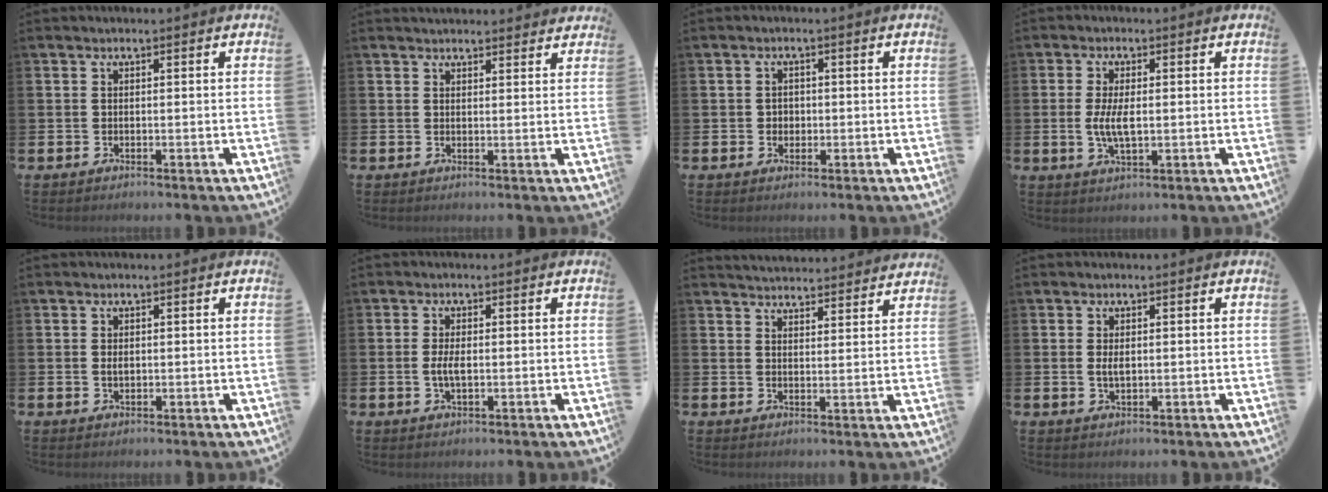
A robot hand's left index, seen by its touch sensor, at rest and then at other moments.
{"total": 2.4, "force": [2.4, 0.5, 0.0], "torque": [0.007, -0.013, 0.042]}
{"total": 1.5, "force": [0.1, 1.5, 0.4], "torque": [0.004, 0.004, -0.003]}
{"total": 4.4, "force": [0.1, 1.8, 4.0], "torque": [-0.076, 0.000, -0.004]}
{"total": 0.9, "force": [0.1, 0.6, 0.7], "torque": [0.000, -0.001, -0.002]}
{"total": 2.8, "force": [-0.2, 1.1, 2.5], "torque": [-0.041, -0.002, -0.006]}
{"total": 4.4, "force": [4.4, 0.2, -0.2], "torque": [-0.004, -0.030, 0.080]}
{"total": 1.8, "force": [0.3, 0.9, 1.5], "torque": [-0.017, -0.001, 0.000]}